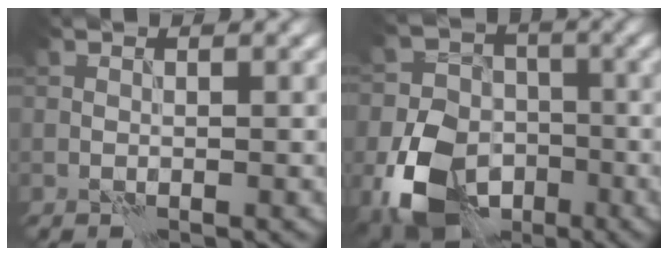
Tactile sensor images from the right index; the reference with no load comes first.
{"total": 10.4, "force": [-4.2, 7.5, 5.8], "torque": [-0.119, -0.019, -0.085]}